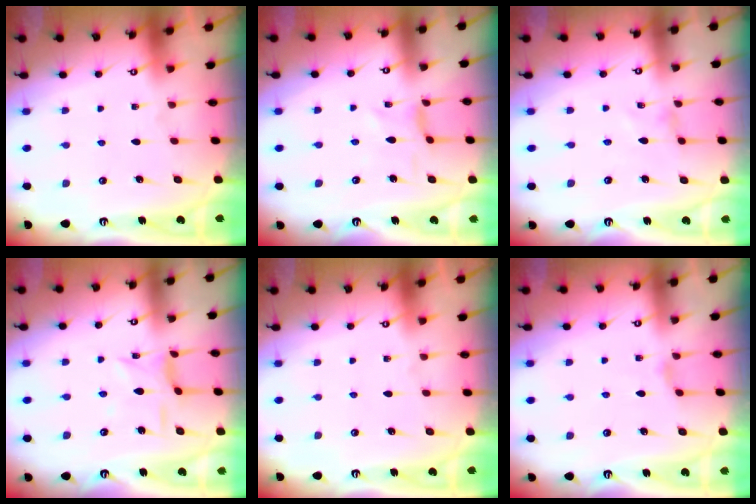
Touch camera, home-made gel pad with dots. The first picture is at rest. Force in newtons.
{"total": 0.0}
{"total": 0.0}
{"total": 4.3, "press": 4.3, "slide": 0.2}
{"total": 0.0}
{"total": 1.1, "press": 1.0, "slide": 0.3}